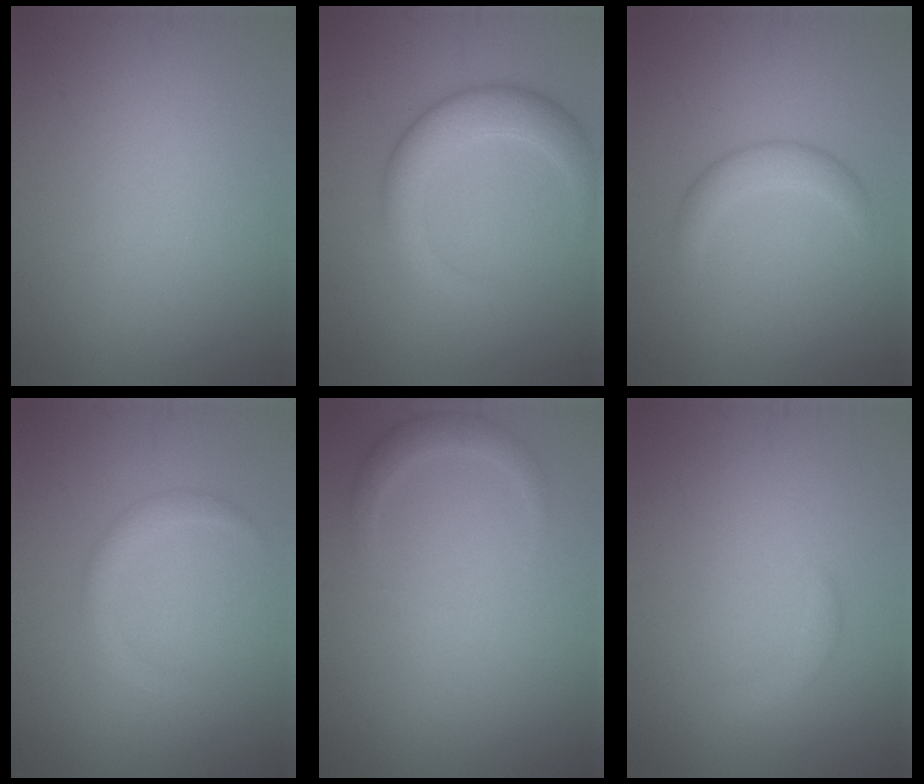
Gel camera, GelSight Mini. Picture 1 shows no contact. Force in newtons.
{"total": 4.6, "press": 4.6, "slide": 0.3}
{"total": 2.2, "press": 2.2, "slide": 0.2}
{"total": 1.7, "press": 1.7, "slide": 0.1}
{"total": 1.7, "press": 1.7, "slide": 0.1}
{"total": 1.1, "press": 1.1, "slide": 0.0}